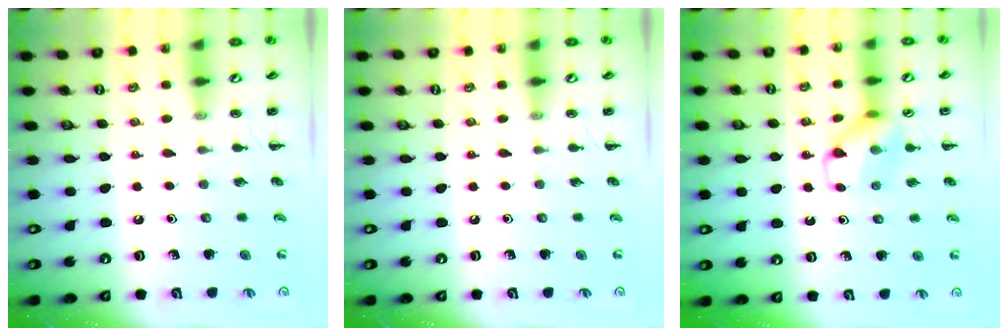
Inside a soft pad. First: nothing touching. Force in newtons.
{"total": 0.0}
{"total": 10.0, "press": 9.9, "slide": 0.7}